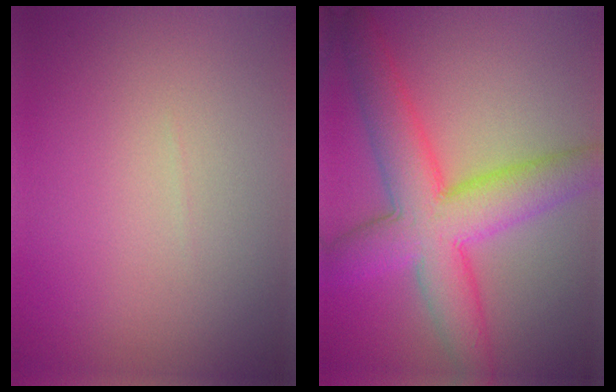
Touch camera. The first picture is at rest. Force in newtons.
{"total": 9.0, "press": 9.0, "slide": 0.2}